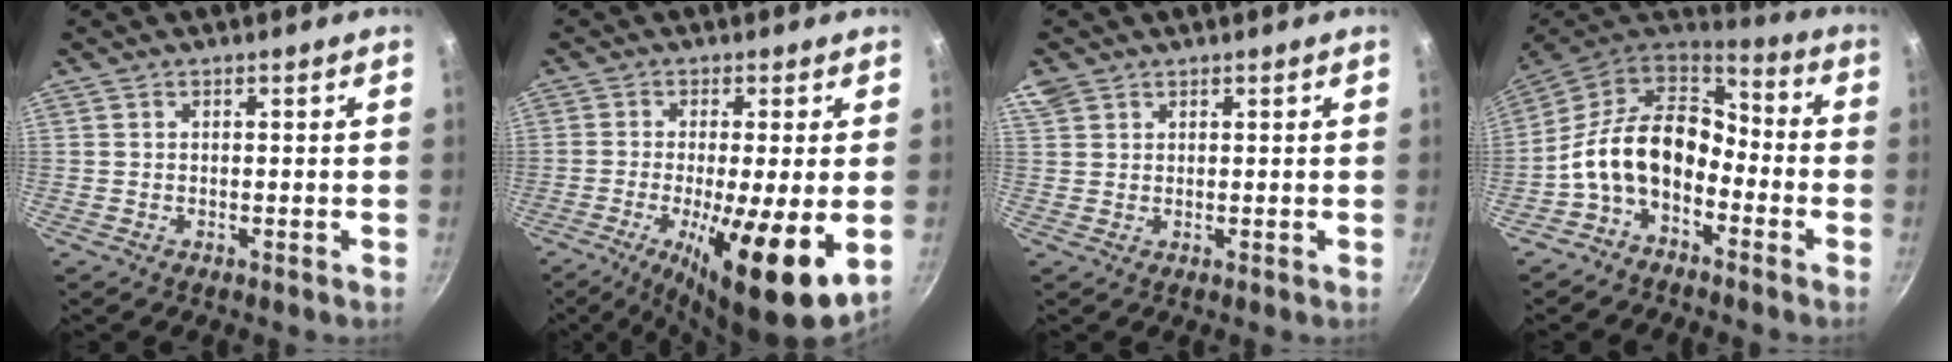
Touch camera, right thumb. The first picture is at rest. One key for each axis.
{"total": 14.6, "fx": -3.5, "fy": 2.9, "fz": 13.9, "tx": -0.239, "ty": -0.013, "tz": -0.056}
{"total": 3.4, "fx": 2.2, "fy": 2.3, "fz": 1.2, "tx": -0.018, "ty": 0.006, "tz": 0.045}
{"total": 14.9, "fx": -4.1, "fy": 9.9, "fz": 10.3, "tx": -0.160, "ty": 0.056, "tz": -0.094}